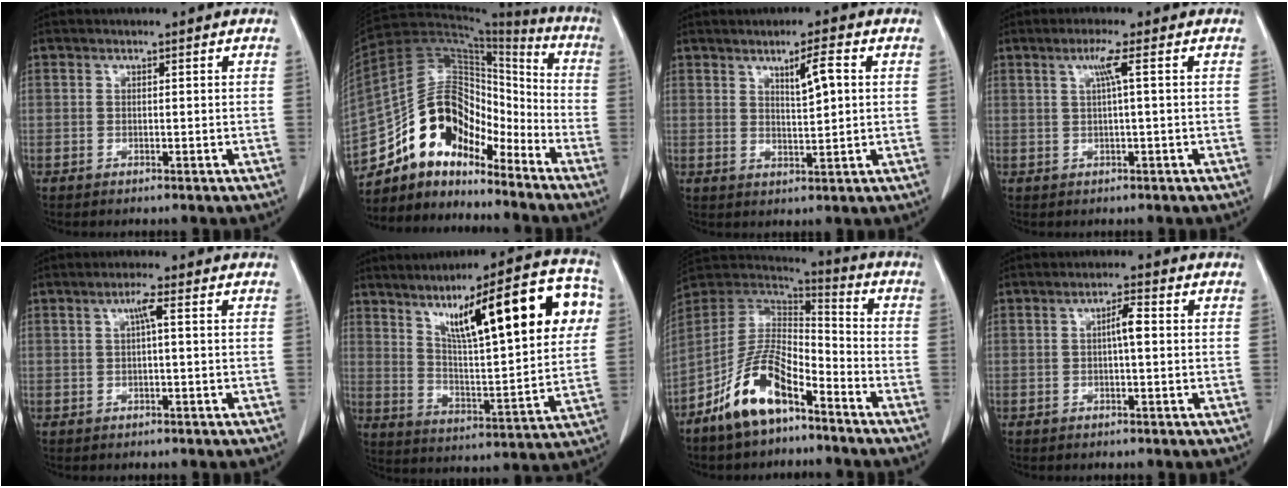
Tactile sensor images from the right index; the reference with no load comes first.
{"total": 15.4, "force": [-11.3, 7.6, 7.2], "torque": [-0.127, 0.082, -0.203]}
{"total": 4.4, "force": [1.7, 0.5, 4.1], "torque": [-0.067, -0.002, 0.031]}
{"total": 2.7, "force": [0.7, -0.7, 2.5], "torque": [-0.053, 0.004, 0.016]}
{"total": 2.1, "force": [0.4, -0.1, 2.1], "torque": [-0.041, 0.005, 0.007]}
{"total": 23.1, "force": [9.1, 4.2, 20.8], "torque": [-0.301, 0.037, 0.136]}
{"total": 12.7, "force": [-7.9, 4.7, 8.7], "torque": [-0.175, 0.011, -0.151]}
{"total": 2.6, "force": [0.1, 0.3, 2.6], "torque": [-0.044, 0.006, 0.003]}